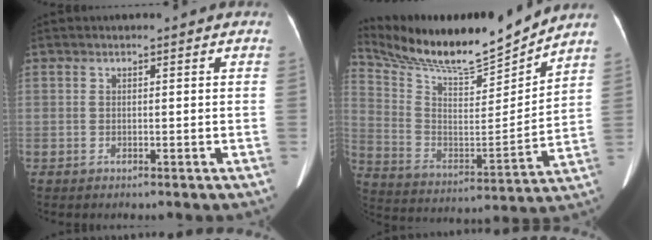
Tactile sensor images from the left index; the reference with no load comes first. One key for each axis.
{"total": 18.3, "fx": 16.9, "fy": 0.6, "fz": 7.0, "tx": -0.146, "ty": -0.022, "tz": 0.291}